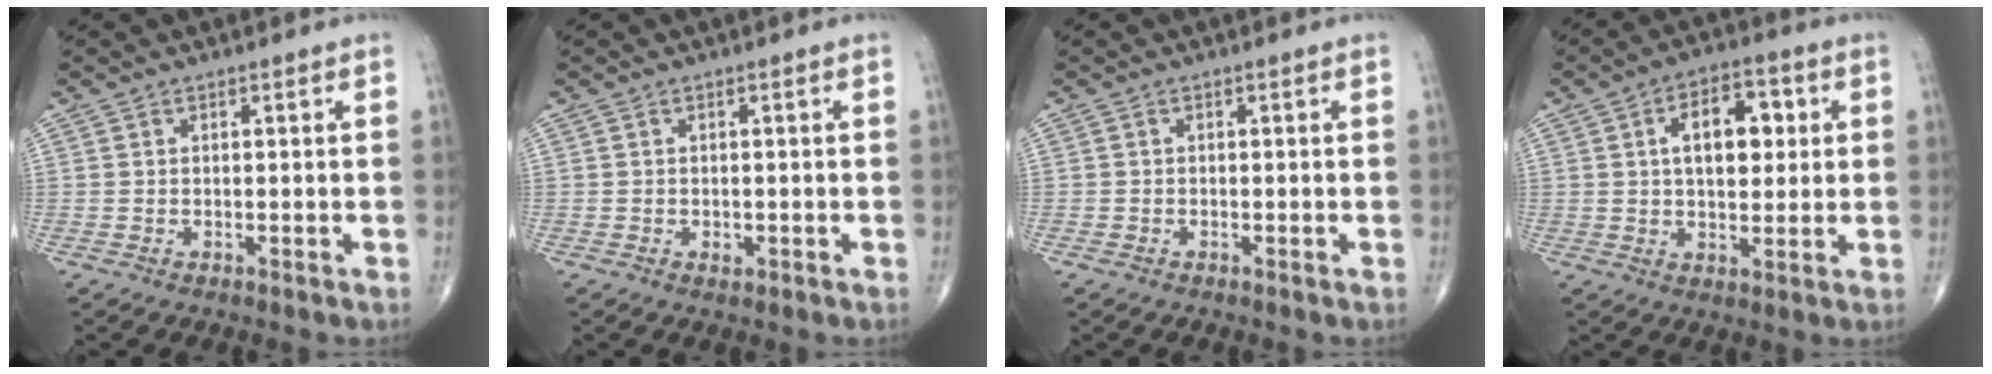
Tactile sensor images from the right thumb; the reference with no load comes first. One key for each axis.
{"total": 1.1, "fx": -0.4, "fy": 0.7, "fz": 0.7, "tx": -0.008, "ty": -0.001, "tz": -0.006}
{"total": 0.6, "fx": -0.4, "fy": 0.3, "fz": 0.2, "tx": -0.005, "ty": -0.001, "tz": -0.011}
{"total": 10.7, "fx": 2.3, "fy": 6.0, "fz": 8.5, "tx": -0.103, "ty": 0.006, "tz": 0.033}